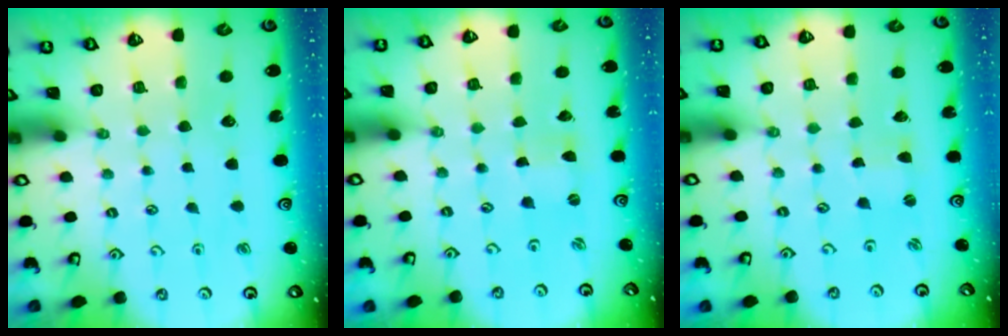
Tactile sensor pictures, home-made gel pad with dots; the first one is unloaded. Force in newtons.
{"total": 0.0}
{"total": 1.4, "press": 1.3, "slide": 0.3}